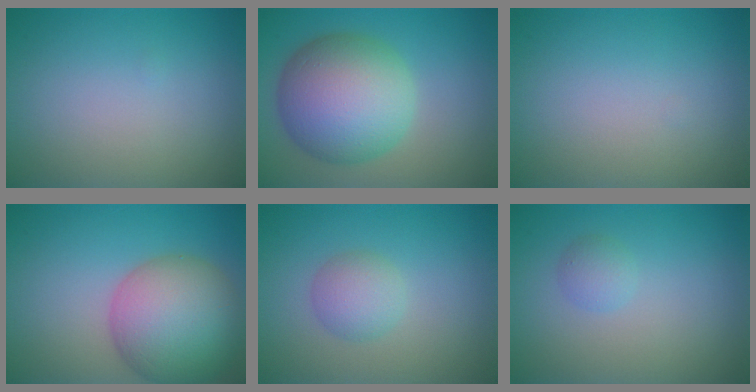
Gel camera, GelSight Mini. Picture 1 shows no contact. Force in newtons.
{"total": 10.3, "press": 10.3, "slide": 0.4}
{"total": 0.0}
{"total": 10.0, "press": 10.0, "slide": 0.5}
{"total": 2.5, "press": 2.5, "slide": 0.0}
{"total": 1.3, "press": 1.3, "slide": 0.1}